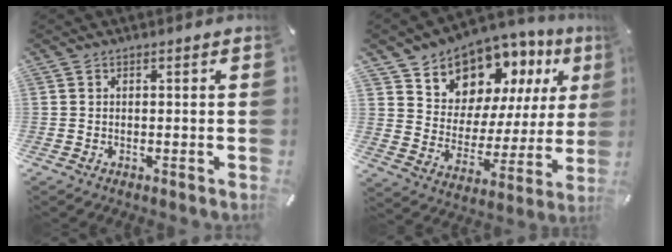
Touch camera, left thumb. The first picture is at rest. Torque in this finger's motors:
{"motor_torque": [2.07, 2.06, 1.54, -1.23, 0.13]}